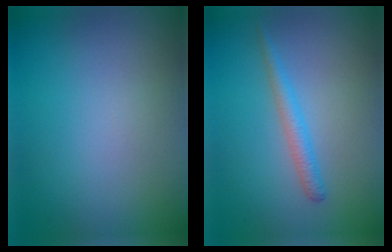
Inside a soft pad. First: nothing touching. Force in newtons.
{"total": 1.9, "press": 1.8, "slide": 0.1}